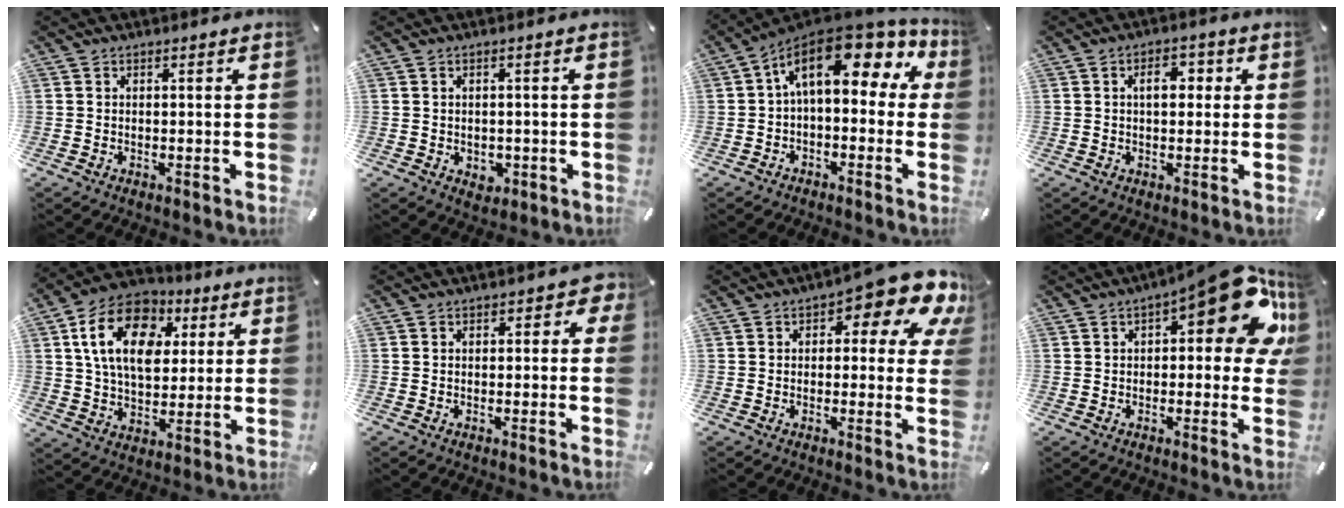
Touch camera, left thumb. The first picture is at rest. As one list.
[{"total": 2.6, "force": [-0.5, 2.4, 0.9], "torque": [-0.008, 0.001, -0.011]}, {"total": 14.3, "force": [5.9, 7.4, 10.7], "torque": [-0.171, -0.042, 0.099]}, {"total": 5.5, "force": [0.9, 3.3, 4.2], "torque": [-0.055, -0.001, 0.006]}, {"total": 17.8, "force": [5.6, 12.4, 11.5], "torque": [-0.217, -0.004, 0.099]}, {"total": 2.9, "force": [0.2, 2.0, 2.0], "torque": [-0.024, 0.003, -0.002]}, {"total": 11.8, "force": [6.4, 4.8, 8.7], "torque": [-0.114, -0.044, 0.106]}, {"total": 17.9, "force": [7.3, 7.3, 14.7], "torque": [-0.179, -0.052, 0.115]}]